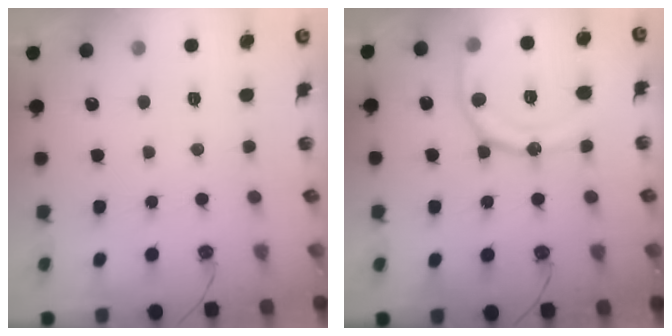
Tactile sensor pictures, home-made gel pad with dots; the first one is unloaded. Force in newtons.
{"total": 16.6, "press": 16.5, "slide": 1.8}